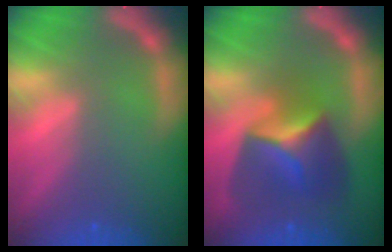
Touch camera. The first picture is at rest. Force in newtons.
{"total": 6.9}